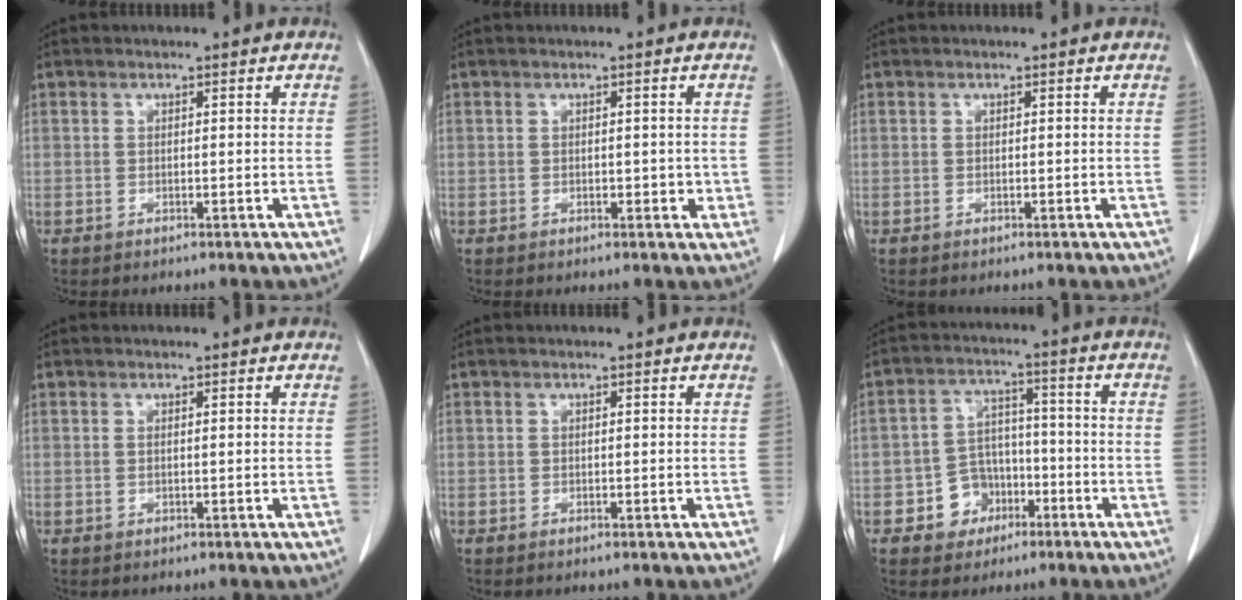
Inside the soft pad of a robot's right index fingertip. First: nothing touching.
{"total": 2.1, "force": [-0.3, 1.3, 1.6], "torque": [-0.019, 0.004, 0.000]}
{"total": 0.0}
{"total": 0.5, "force": [0.0, 0.1, 0.5], "torque": [-0.014, 0.001, 0.003]}
{"total": 0.0}
{"total": 6.6, "force": [-3.0, 5.6, 1.7], "torque": [-0.028, 0.019, -0.040]}